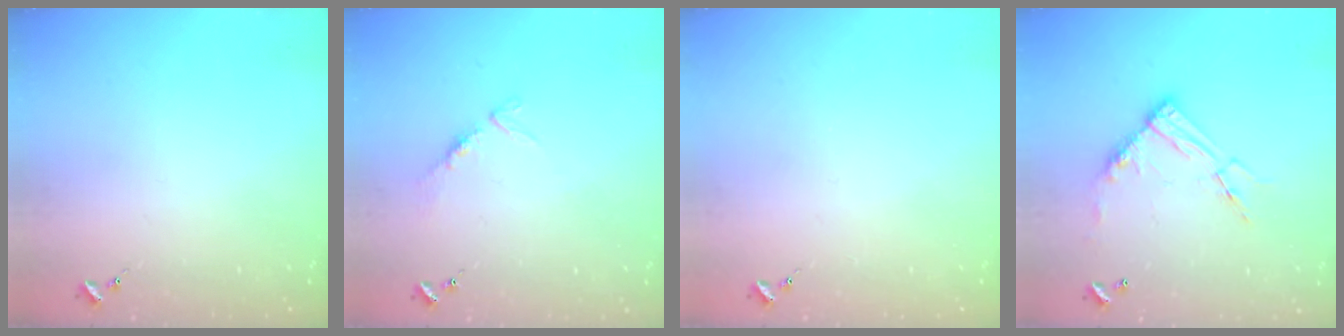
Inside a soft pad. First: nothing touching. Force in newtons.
{"total": 5.9, "press": 5.9, "slide": 0.5}
{"total": 0.0}
{"total": 13.1, "press": 13.0, "slide": 1.2}